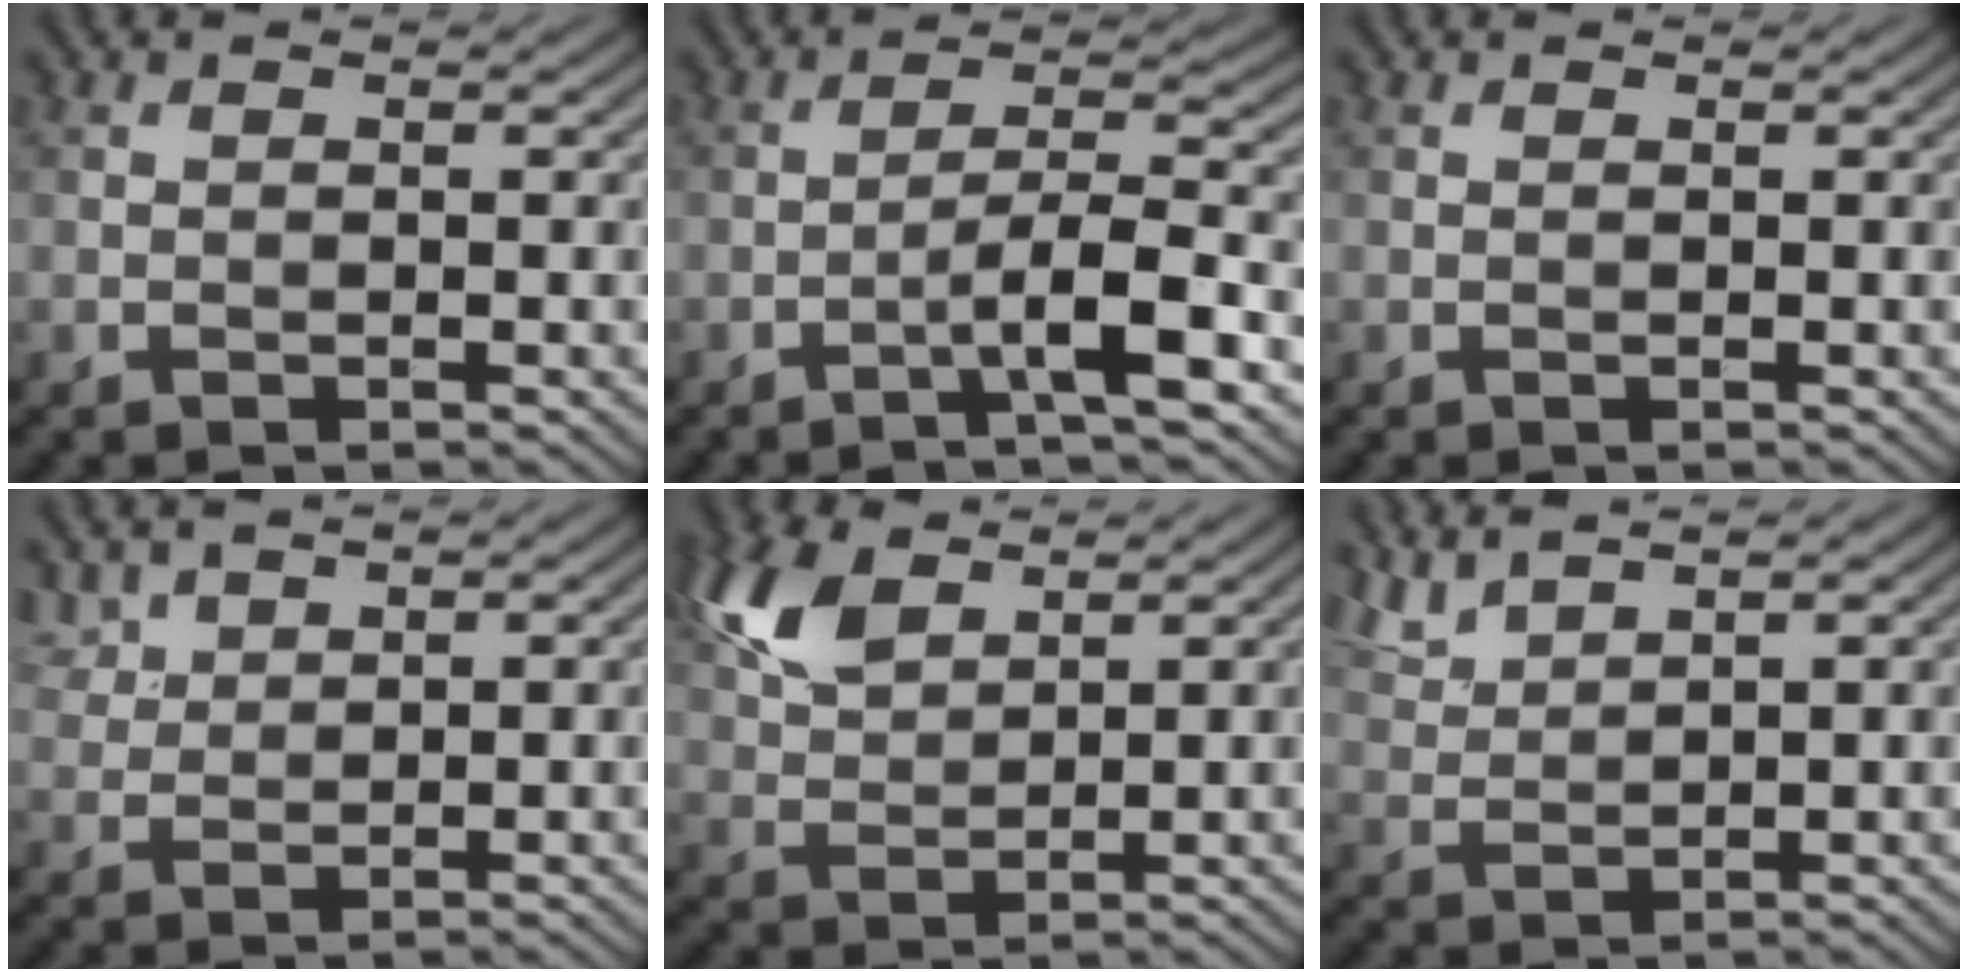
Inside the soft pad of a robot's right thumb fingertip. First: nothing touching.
{"total": 6.4, "force": [-3.3, 0.8, 5.4], "torque": [-0.087, 0.017, -0.070]}
{"total": 0.0}
{"total": 3.3, "force": [2.4, 1.8, 1.4], "torque": [-0.039, 0.004, 0.055]}
{"total": 7.4, "force": [4.2, 3.8, 4.8], "torque": [-0.127, 0.012, 0.088]}
{"total": 4.1, "force": [3.7, 0.6, 1.8], "torque": [-0.048, 0.007, 0.081]}